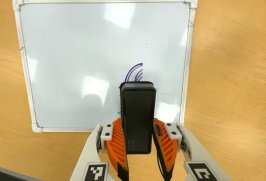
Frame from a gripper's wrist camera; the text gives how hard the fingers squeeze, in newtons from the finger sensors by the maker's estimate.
{"total": 6.6, "left": 5.5, "right": 7.7}